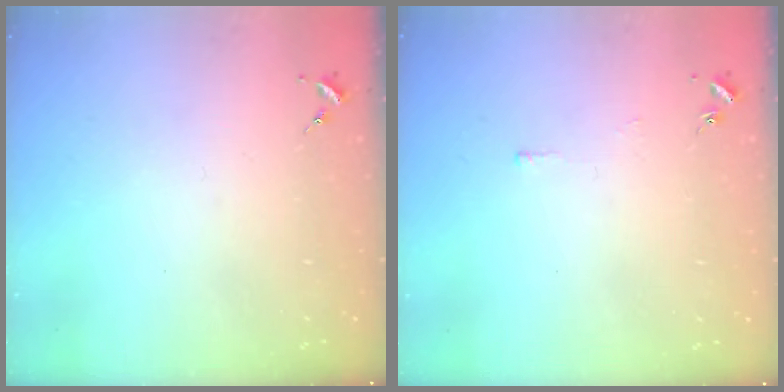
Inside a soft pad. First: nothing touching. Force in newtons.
{"total": 3.1, "press": 3.0, "slide": 0.4}